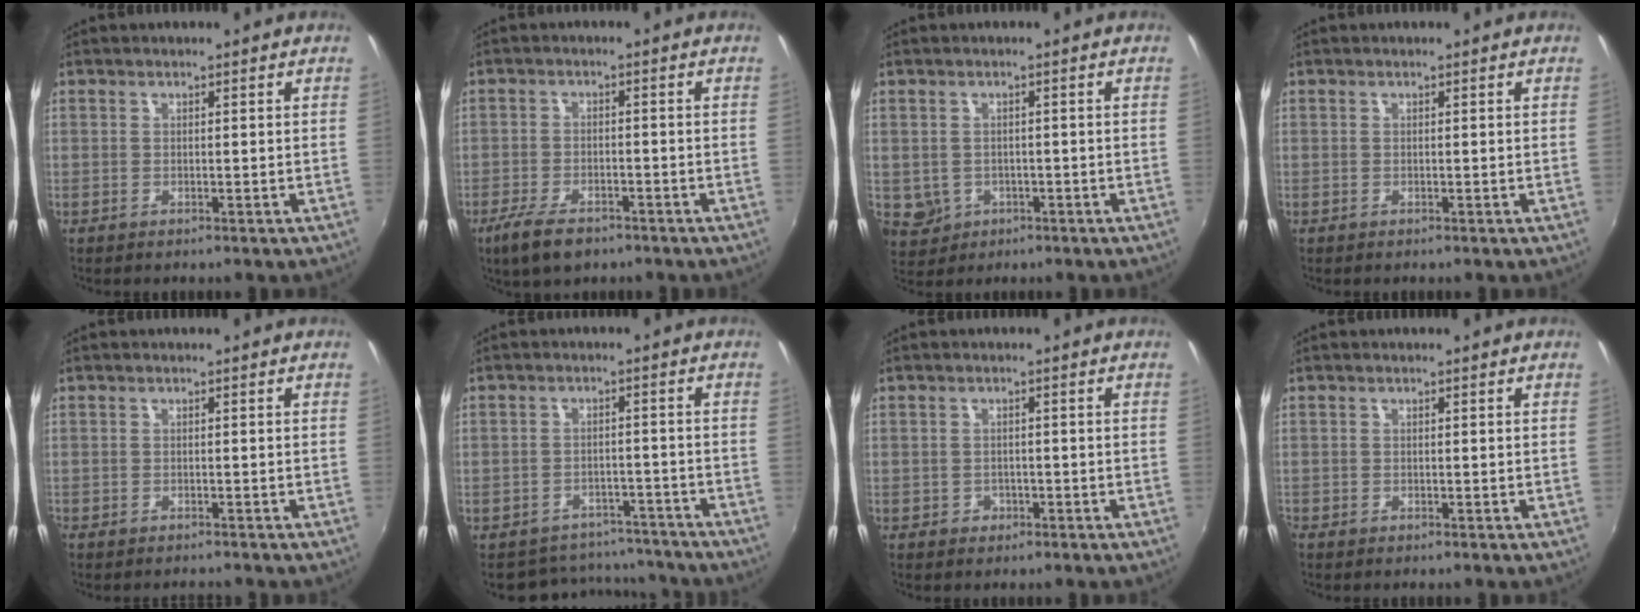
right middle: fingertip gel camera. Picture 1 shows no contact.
{"total": 7.9, "force": [-5.4, 3.6, 4.6], "torque": [-0.119, -0.019, -0.097]}
{"total": 6.4, "force": [-1.1, 5.9, 2.2], "torque": [-0.061, 0.000, 0.000]}
{"total": 0.0}
{"total": 1.8, "force": [-1.6, 0.6, 0.5], "torque": [-0.013, -0.008, -0.023]}
{"total": 10.4, "force": [-8.6, 5.7, 1.5], "torque": [-0.038, 0.034, -0.103]}
{"total": 3.3, "force": [-1.2, 2.9, 0.9], "torque": [-0.020, 0.000, -0.013]}
{"total": 1.1, "force": [-0.8, 0.7, 0.4], "torque": [-0.010, -0.003, -0.015]}